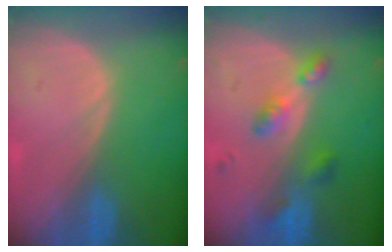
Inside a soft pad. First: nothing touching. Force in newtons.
{"total": 4.7, "press": 4.7, "slide": 0.2}